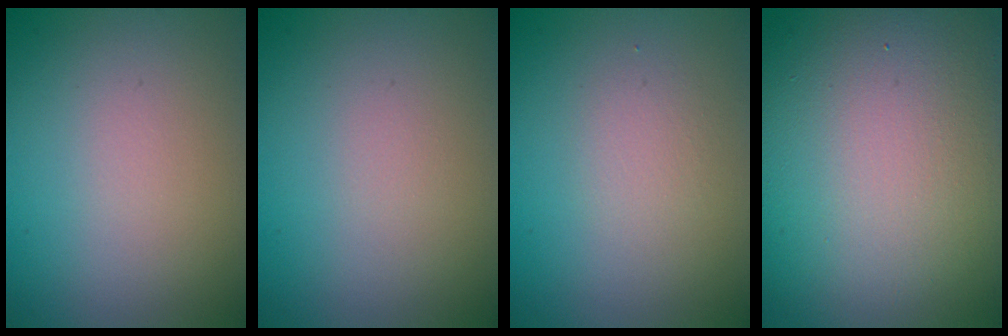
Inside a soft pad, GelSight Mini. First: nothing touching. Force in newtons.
{"total": 0.0}
{"total": 1.2, "press": 1.2, "slide": 0.0}
{"total": 17.3, "press": 17.3, "slide": 1.4}